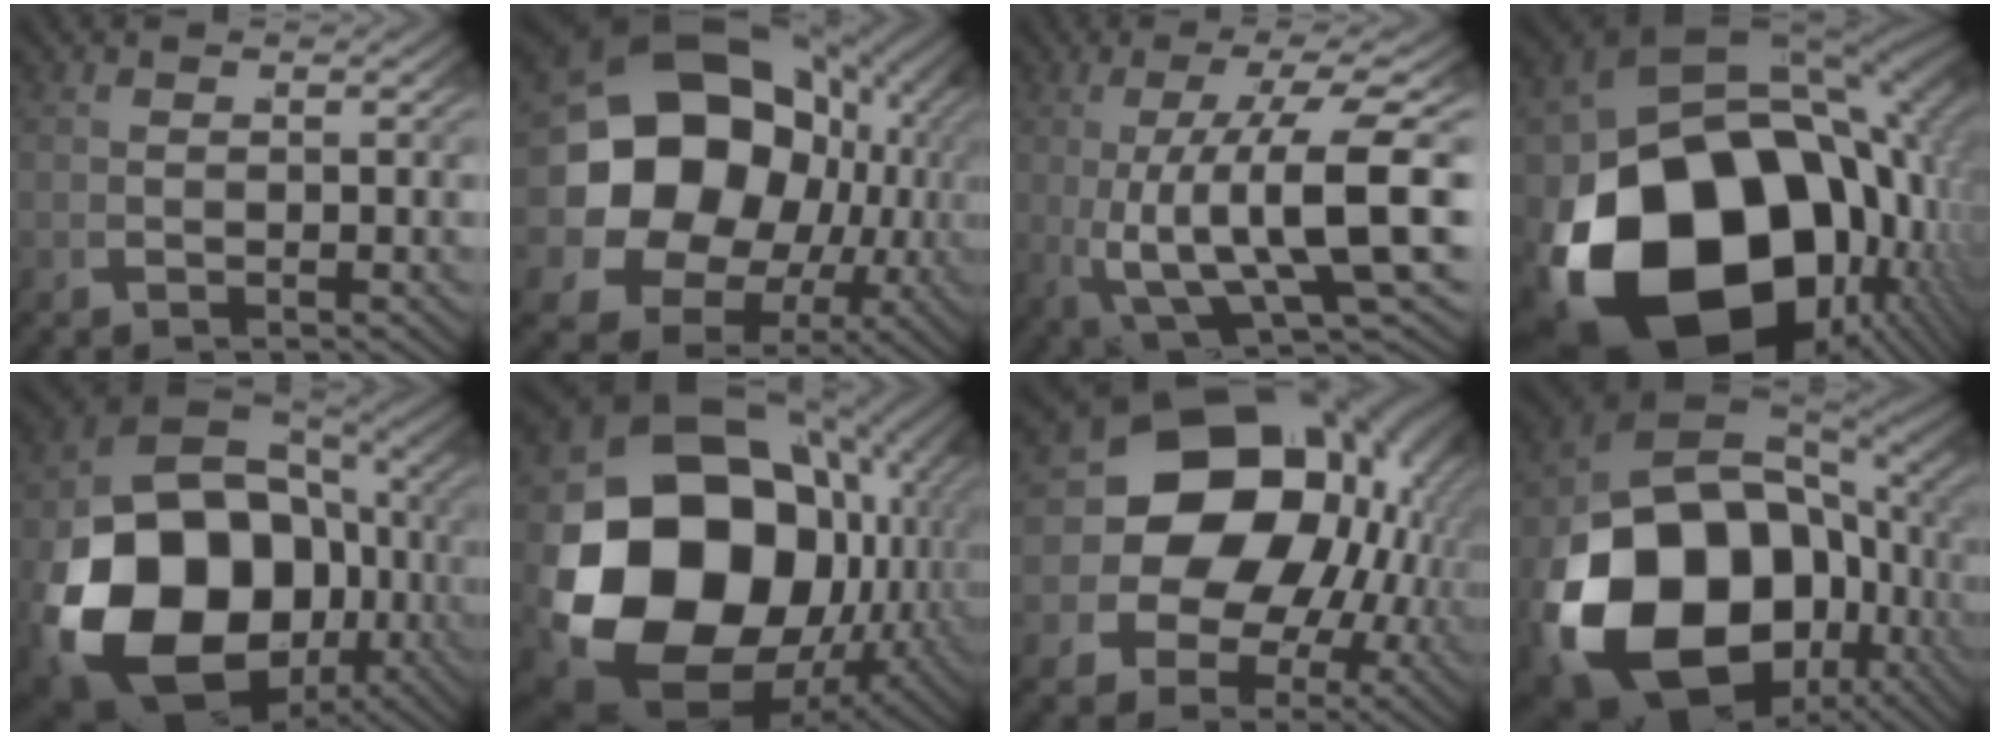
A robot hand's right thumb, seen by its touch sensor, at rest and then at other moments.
{"total": 25.7, "force": [1.4, 19.7, 16.3], "torque": [-0.317, -0.035, 0.021]}
{"total": 15.6, "force": [-2.2, 9.2, 12.4], "torque": [-0.265, -0.050, -0.001]}
{"total": 30.6, "force": [-4.3, 20.1, 22.7], "torque": [-0.418, -0.088, -0.029]}
{"total": 21.1, "force": [-3.2, 14.0, 15.5], "torque": [-0.332, -0.069, -0.014]}
{"total": 28.0, "force": [-1.2, 19.2, 20.4], "torque": [-0.372, -0.066, 0.007]}
{"total": 21.4, "force": [2.3, 15.7, 14.3], "torque": [-0.255, -0.032, 0.039]}
{"total": 23.8, "force": [-3.7, 15.7, 17.5], "torque": [-0.363, -0.083, -0.014]}